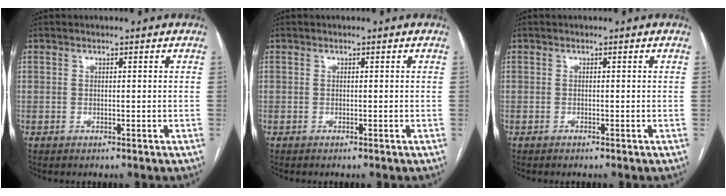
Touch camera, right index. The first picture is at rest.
{"total": 0.0}
{"total": 0.0}